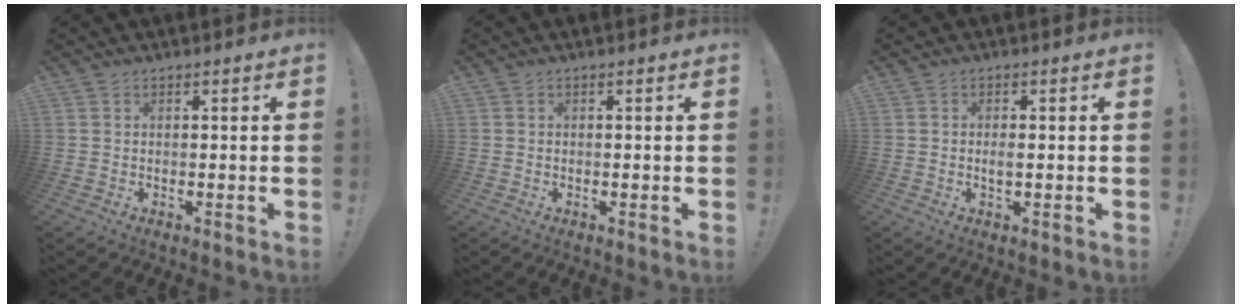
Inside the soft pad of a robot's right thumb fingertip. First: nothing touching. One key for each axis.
{"total": 0.0}
{"total": 2.0, "fx": -0.4, "fy": 0.6, "fz": 1.8, "tx": -0.028, "ty": 0.000, "tz": -0.009}